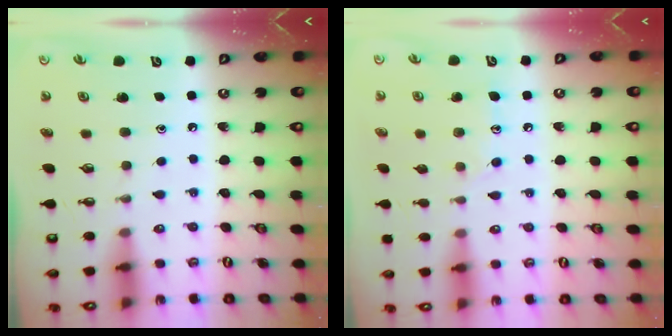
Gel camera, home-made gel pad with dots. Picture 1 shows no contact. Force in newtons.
{"total": 8.3, "press": 8.3, "slide": 0.6}